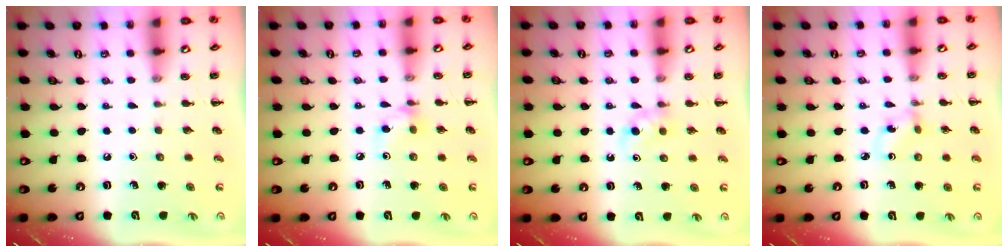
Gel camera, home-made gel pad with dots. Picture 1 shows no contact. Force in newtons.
{"total": 6.0, "press": 6.0, "slide": 0.9}
{"total": 4.2, "press": 4.0, "slide": 1.4}
{"total": 1.7, "press": 1.6, "slide": 0.7}